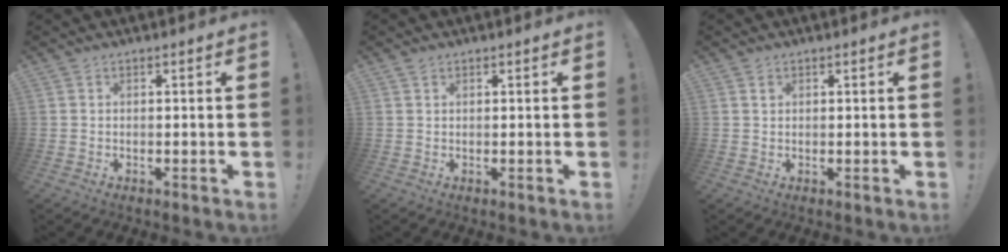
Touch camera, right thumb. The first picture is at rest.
{"total": 0.9, "force": [0.7, 0.5, 0.3], "torque": [-0.006, 0.000, 0.013]}
{"total": 1.0, "force": [0.7, 0.7, 0.3], "torque": [0.009, -0.004, 0.009]}